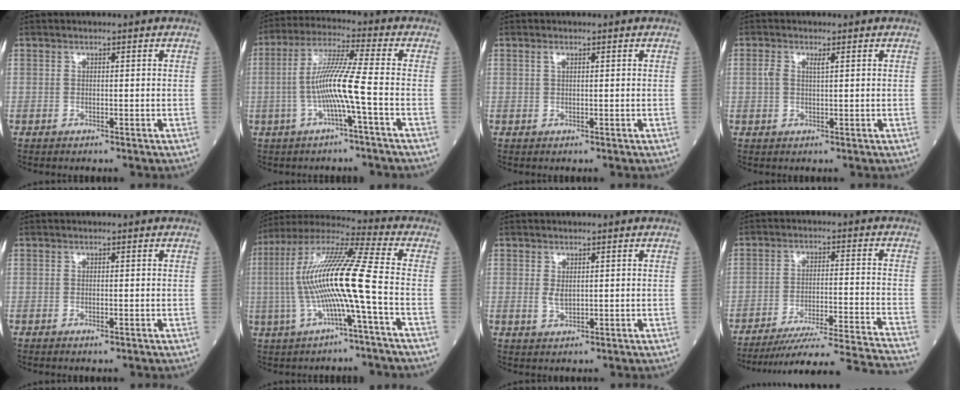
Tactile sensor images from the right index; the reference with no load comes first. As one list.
[{"total": 8.6, "force": [-2.0, -1.0, 8.3], "torque": [-0.167, 0.010, -0.041]}, {"total": 0.8, "force": [0.4, 0.2, 0.6], "torque": [-0.018, 0.003, 0.007]}, {"total": 2.3, "force": [0.8, 0.8, 2.0], "torque": [-0.051, 0.012, 0.017]}, {"total": 0.7, "force": [-0.3, 0.1, 0.6], "torque": [-0.013, -0.004, -0.003]}, {"total": 15.1, "force": [-2.1, -0.5, 14.9], "torque": [-0.297, 0.019, -0.050]}, {"total": 1.7, "force": [0.4, 0.9, 1.4], "torque": [-0.025, -0.004, 0.011]}, {"total": 22.1, "force": [-20.6, -2.8, 7.4], "torque": [-0.068, -0.044, -0.288]}]